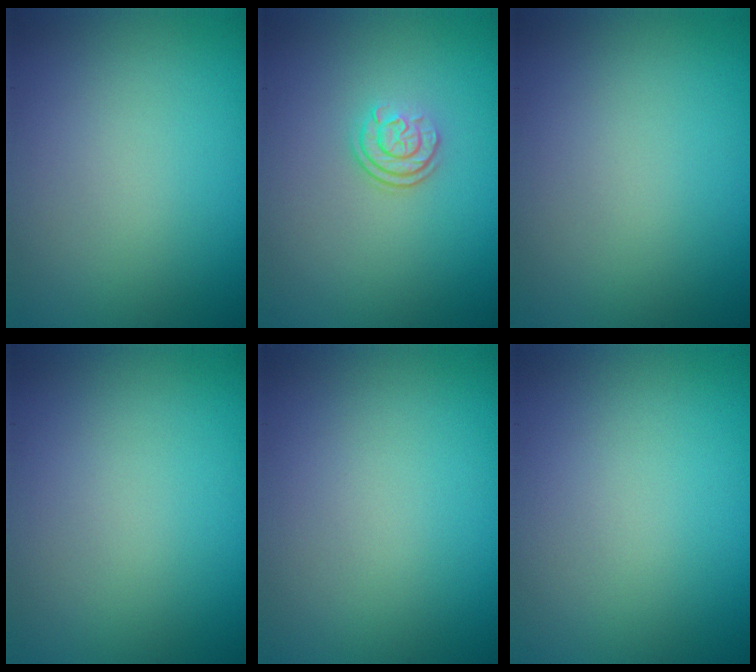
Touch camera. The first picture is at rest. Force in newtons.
{"total": 2.4, "press": 1.8, "slide": 1.6}
{"total": 0.0}
{"total": 0.0}
{"total": 0.0}
{"total": 0.0}